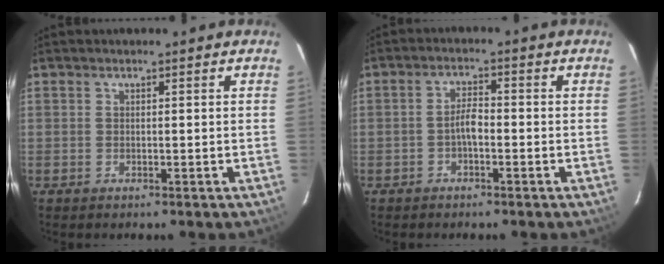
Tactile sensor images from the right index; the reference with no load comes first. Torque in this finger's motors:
{"motor_torque": [0.45, -0.16, 0.33, 0.07]}